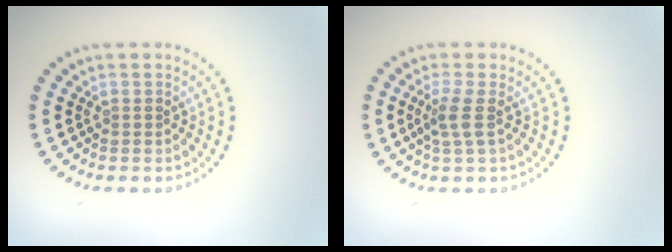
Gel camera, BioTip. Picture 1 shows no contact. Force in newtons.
{"total": 2.1, "press": 1.6, "slide": 1.3}